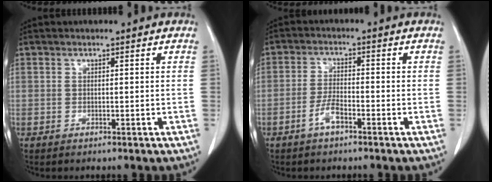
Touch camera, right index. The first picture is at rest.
{"total": 3.5, "force": [-2.1, 0.8, 2.6], "torque": [-0.052, 0.003, -0.042]}